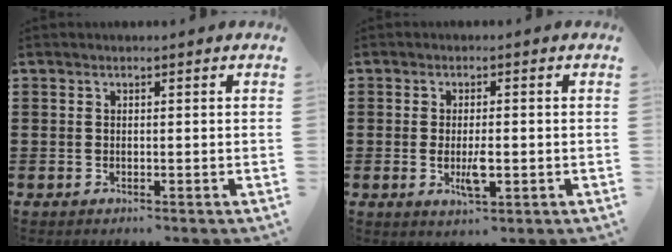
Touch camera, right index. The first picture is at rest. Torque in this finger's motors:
{"motor_torque": [1.50, 0.63, 0.17, 0.09]}